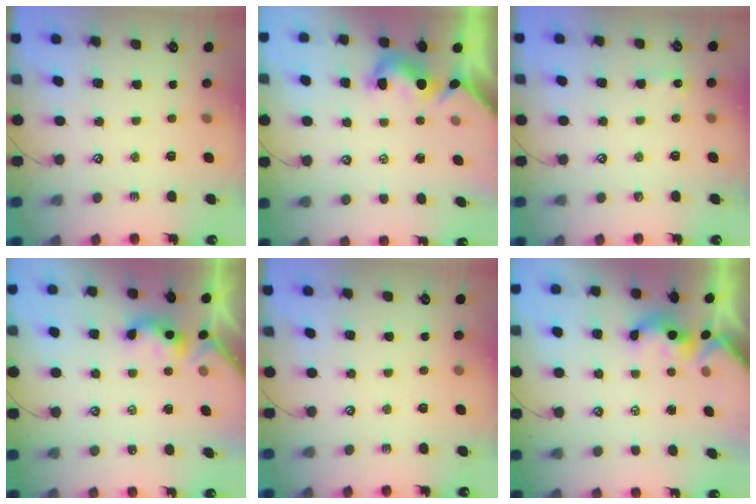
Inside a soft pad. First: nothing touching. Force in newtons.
{"total": 2.1, "press": 1.9, "slide": 1.0}
{"total": 2.6, "press": 2.6, "slide": 0.4}
{"total": 2.3, "press": 2.3, "slide": 0.3}
{"total": 0.0}
{"total": 1.7, "press": 1.5, "slide": 0.7}